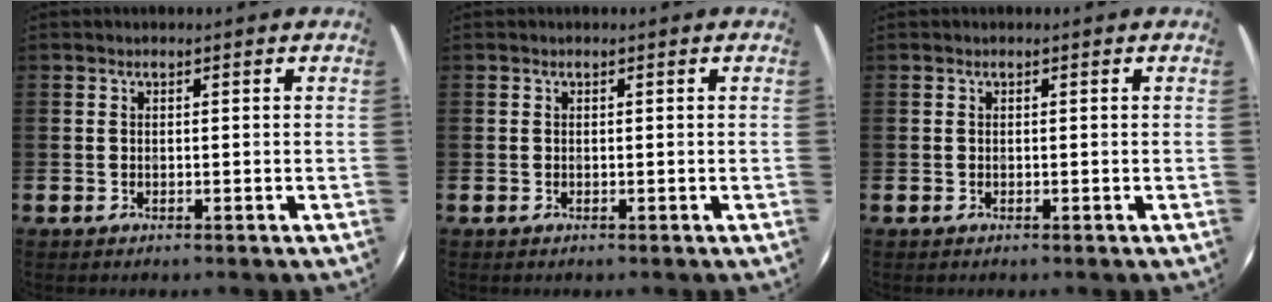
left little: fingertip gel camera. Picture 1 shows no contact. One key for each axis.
{"total": 0.0}
{"total": 0.0}